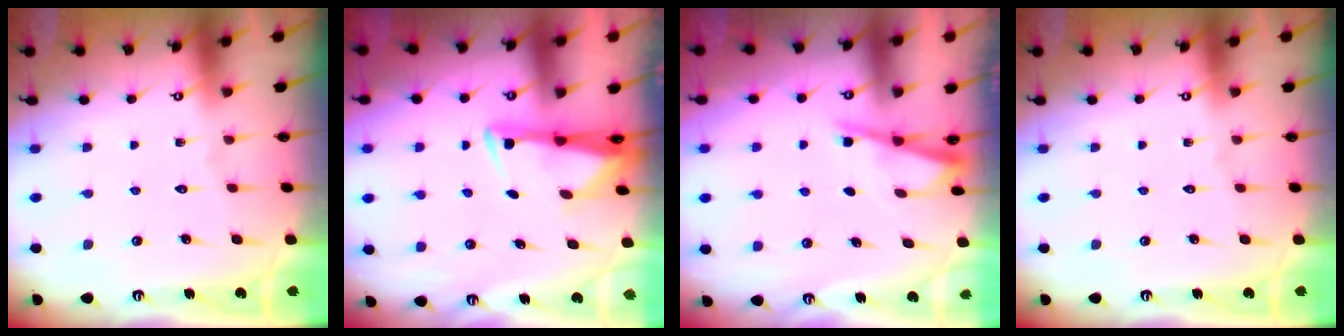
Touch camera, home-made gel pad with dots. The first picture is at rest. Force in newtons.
{"total": 2.9, "press": 2.8, "slide": 0.9}
{"total": 2.5, "press": 2.4, "slide": 0.3}
{"total": 0.0}